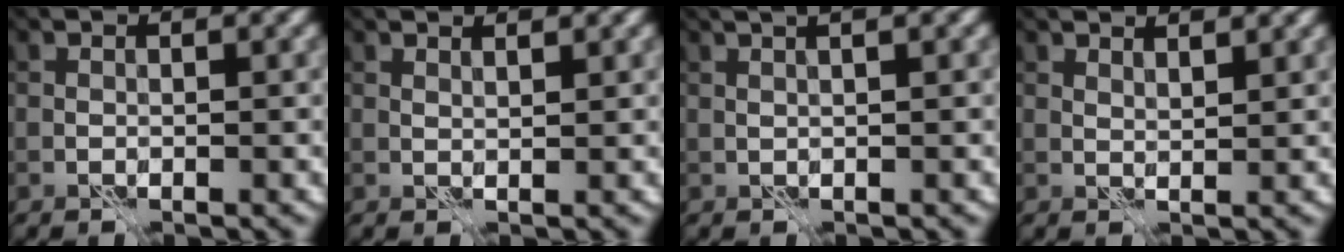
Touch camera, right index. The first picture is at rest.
{"total": 1.3, "force": [1.2, 0.0, 0.6], "torque": [-0.014, -0.002, 0.015]}
{"total": 4.0, "force": [2.2, 1.2, 3.1], "torque": [-0.033, 0.022, 0.016]}
{"total": 2.3, "force": [2.0, 0.3, 1.1], "torque": [-0.016, -0.001, 0.026]}